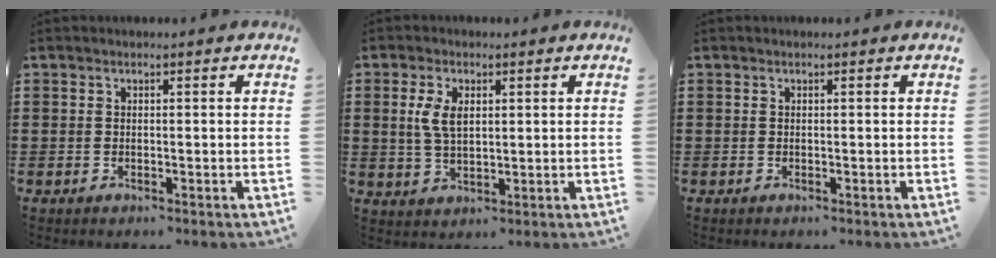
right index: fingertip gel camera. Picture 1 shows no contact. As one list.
[{"total": 4.6, "force": [1.2, 1.9, 4.0], "torque": [-0.086, 0.007, 0.019]}, {"total": 0.0}]